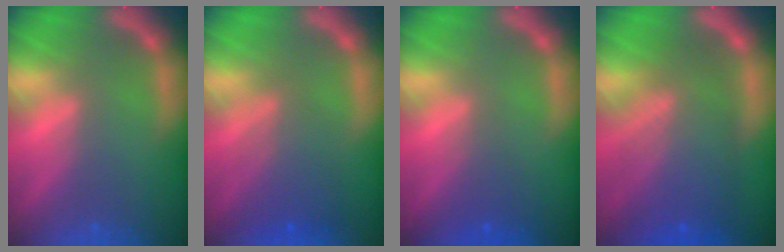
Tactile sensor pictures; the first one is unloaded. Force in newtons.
{"total": 4.5}
{"total": 1.9}
{"total": 9.1}